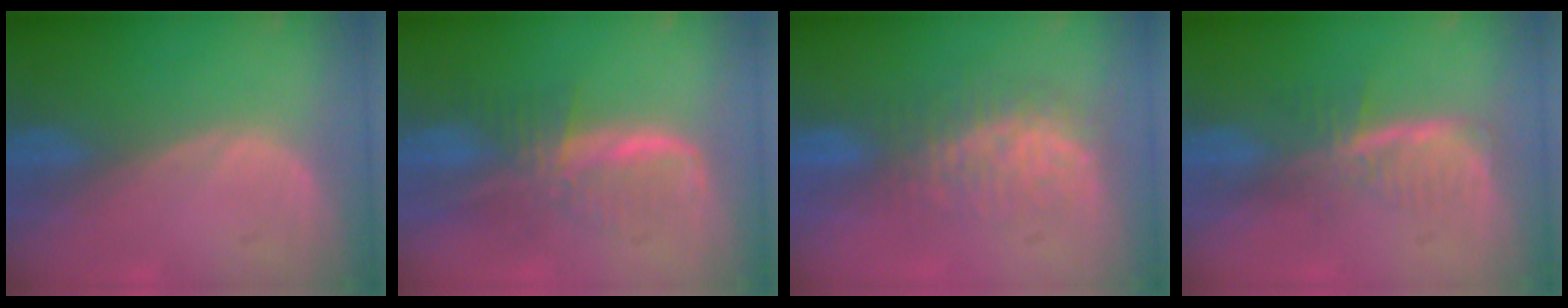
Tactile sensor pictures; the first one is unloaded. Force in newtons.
{"total": 6.9, "press": 6.4, "slide": 2.7}
{"total": 8.3, "press": 7.2, "slide": 4.1}
{"total": 6.0, "press": 5.2, "slide": 3.0}